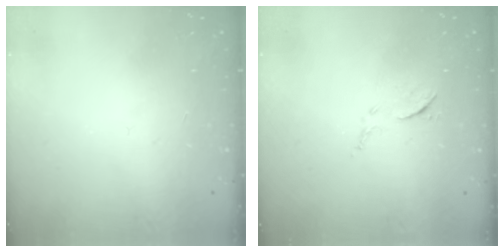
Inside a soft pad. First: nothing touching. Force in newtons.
{"total": 6.9, "press": 6.9, "slide": 0.4}